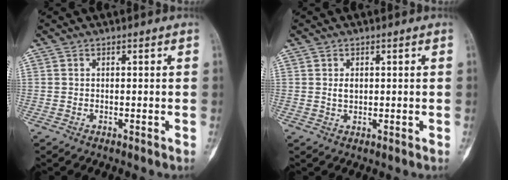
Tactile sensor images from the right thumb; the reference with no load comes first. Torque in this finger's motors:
{"motor_torque": [0.27, 0.13, 0.19, 0.00, 0.03]}